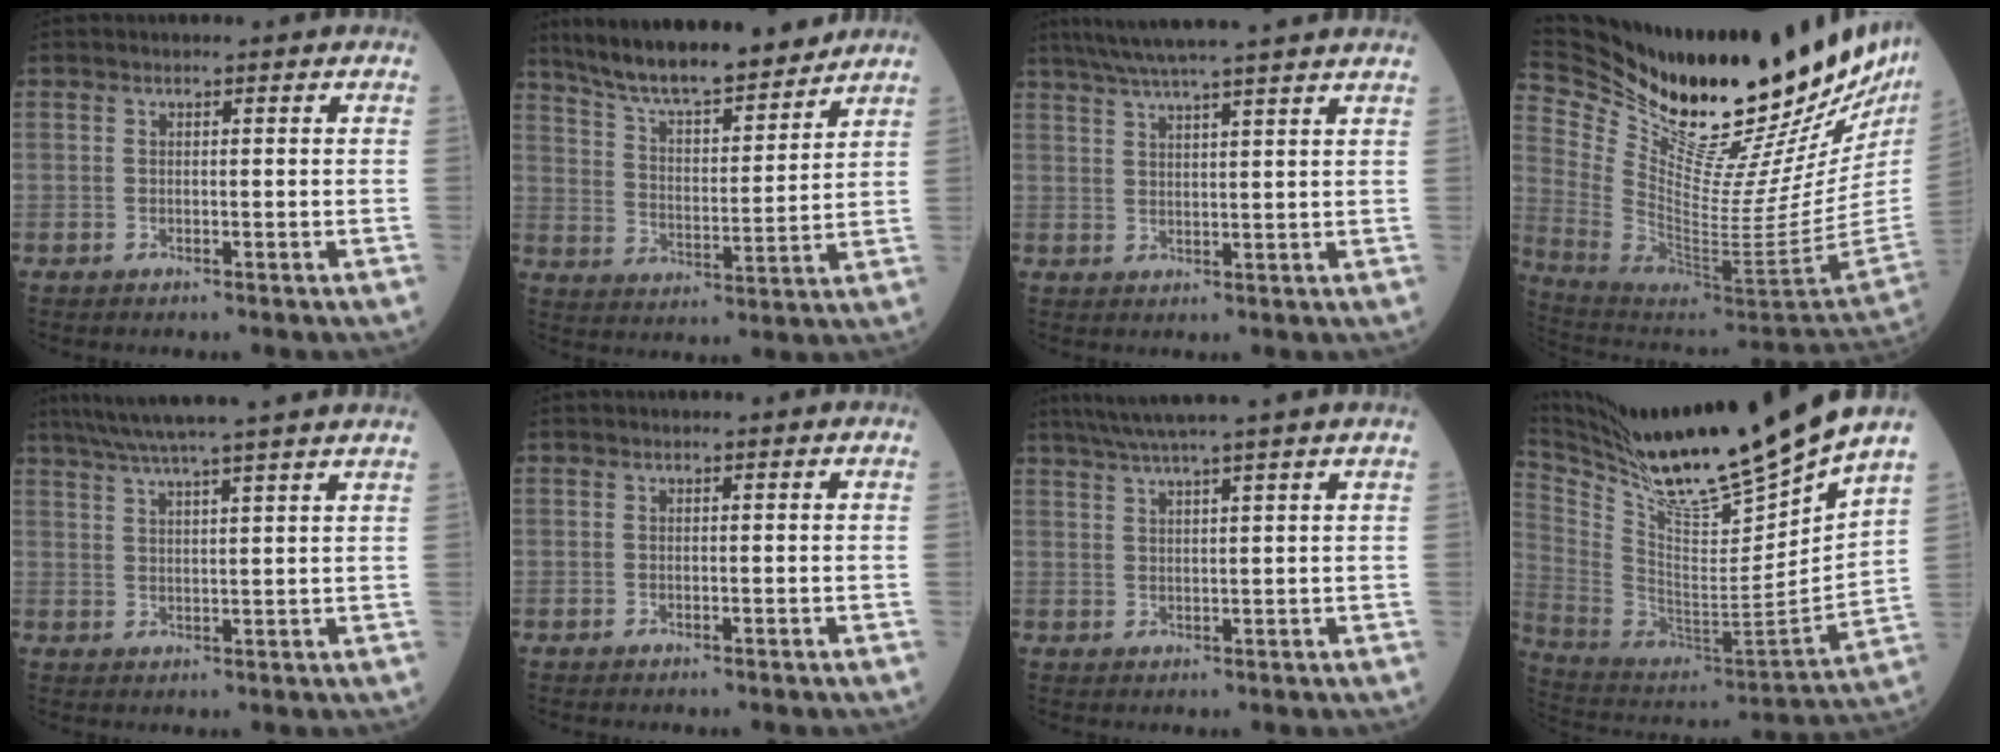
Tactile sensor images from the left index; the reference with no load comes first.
{"total": 15.8, "force": [14.0, 2.4, 7.0], "torque": [-0.121, 0.006, 0.234]}
{"total": 14.9, "force": [12.9, -1.1, 7.5], "torque": [-0.129, 0.021, 0.176]}
{"total": 36.1, "force": [30.5, 3.3, 19.0], "torque": [-0.320, -0.144, 0.441]}
{"total": 16.9, "force": [14.6, -1.2, 8.3], "torque": [-0.145, 0.014, 0.199]}
{"total": 0.0}
{"total": 9.3, "force": [7.8, -1.8, 4.8], "torque": [-0.079, 0.023, 0.112]}
{"total": 27.3, "force": [22.5, -0.6, 15.5], "torque": [-0.276, -0.058, 0.380]}